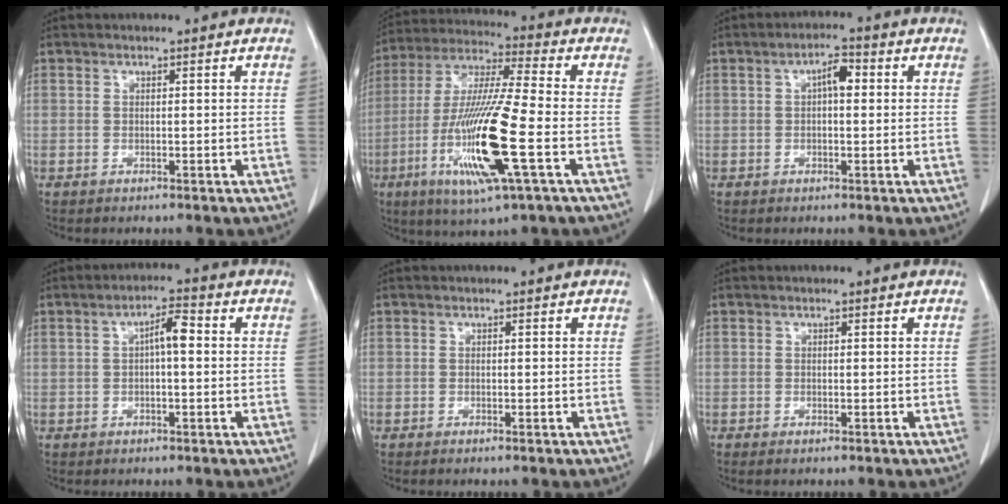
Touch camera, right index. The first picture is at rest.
{"total": 17.5, "force": [-5.1, 0.6, 16.7], "torque": [-0.342, -0.020, -0.095]}
{"total": 3.5, "force": [0.6, 1.3, 3.2], "torque": [-0.053, 0.013, 0.008]}
{"total": 3.9, "force": [0.3, 0.9, 3.7], "torque": [-0.061, 0.012, 0.002]}
{"total": 0.8, "force": [-0.7, 0.0, 0.4], "torque": [-0.008, -0.002, -0.010]}
{"total": 0.6, "force": [-0.6, 0.1, 0.3], "torque": [-0.008, -0.002, -0.007]}